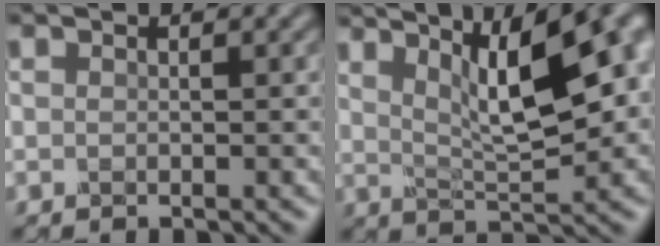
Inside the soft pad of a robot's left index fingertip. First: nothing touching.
{"total": 10.3, "force": [4.1, 3.2, 8.9], "torque": [-0.114, 0.022, 0.062]}